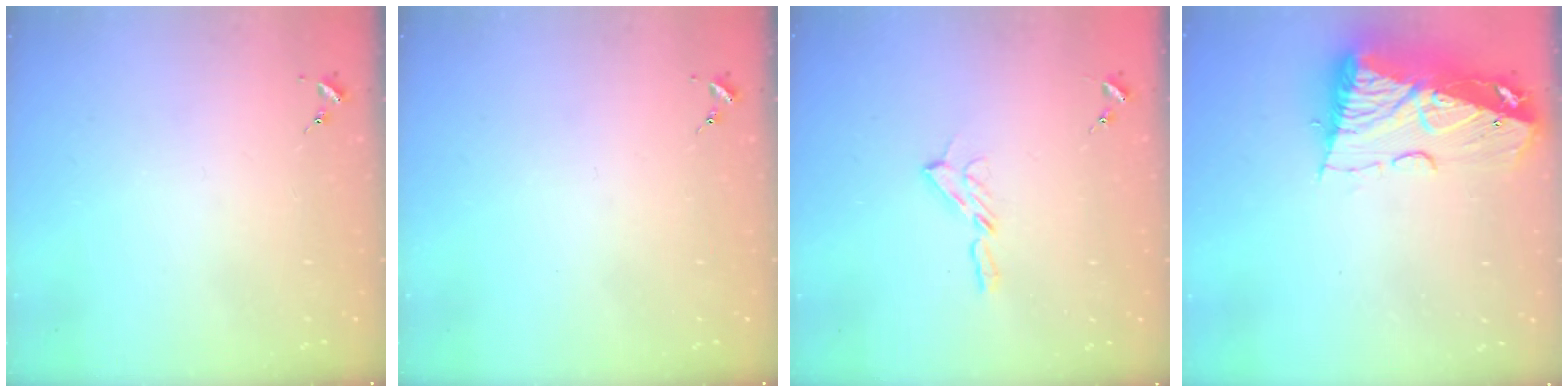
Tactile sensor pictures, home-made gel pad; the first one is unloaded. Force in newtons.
{"total": 0.0}
{"total": 3.7, "press": 3.7, "slide": 0.3}
{"total": 16.6, "press": 16.5, "slide": 1.8}